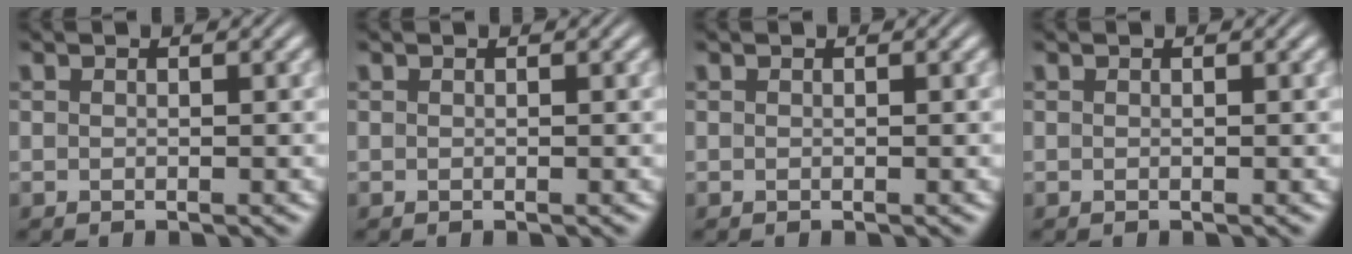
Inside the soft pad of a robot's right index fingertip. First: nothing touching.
{"total": 0.0}
{"total": 0.0}
{"total": 0.0}